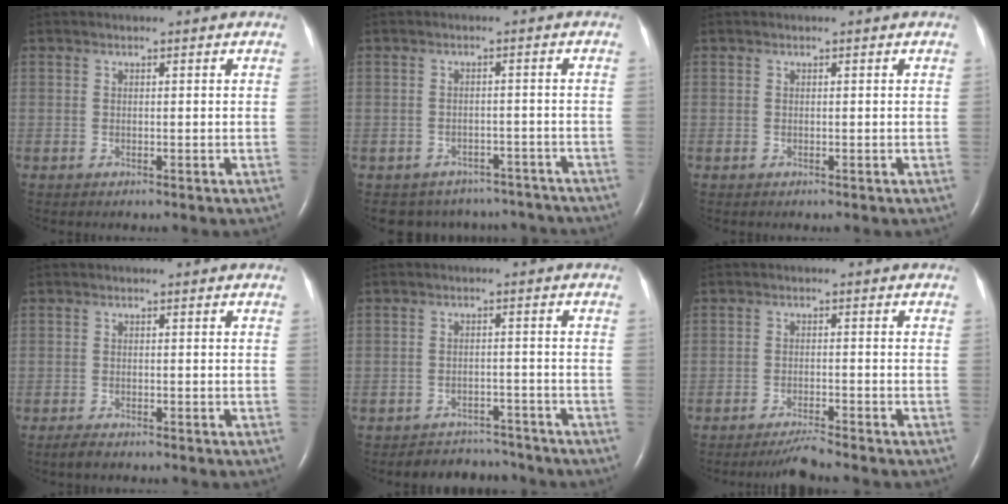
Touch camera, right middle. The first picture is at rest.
{"total": 10.1, "force": [-9.1, 4.5, 0.7], "torque": [-0.009, 0.019, -0.097]}
{"total": 0.0}
{"total": 1.6, "force": [-1.4, 0.4, 0.8], "torque": [-0.027, -0.004, -0.023]}
{"total": 6.0, "force": [-5.7, 1.9, -0.6], "torque": [0.011, 0.014, -0.079]}
{"total": 3.1, "force": [-2.9, -0.7, 0.9], "torque": [-0.025, -0.016, -0.053]}